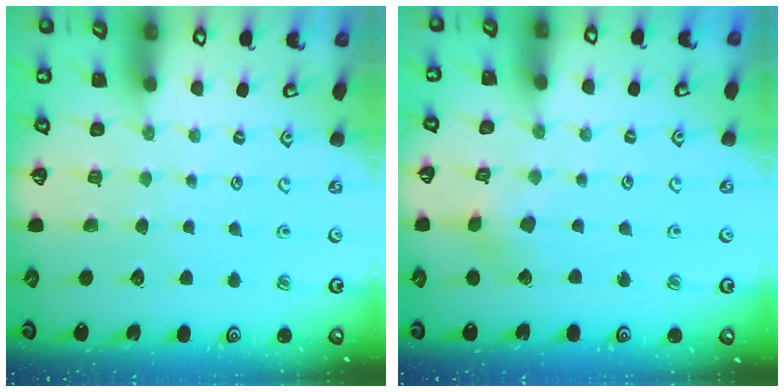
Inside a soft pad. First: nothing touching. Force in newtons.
{"total": 4.3, "press": 4.3, "slide": 0.5}